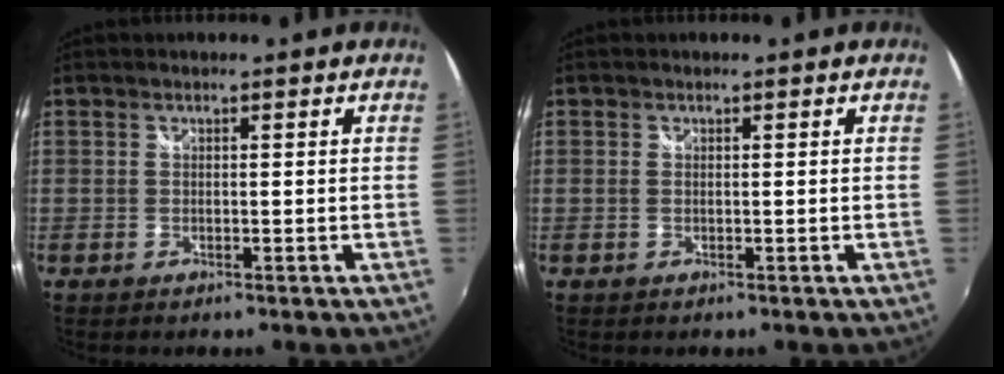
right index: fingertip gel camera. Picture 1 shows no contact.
{"total": 0.0}